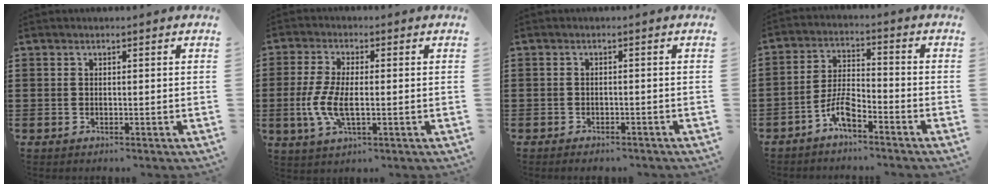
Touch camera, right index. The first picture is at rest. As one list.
[{"total": 6.8, "force": [-1.1, 2.6, 6.2], "torque": [-0.141, -0.007, -0.026]}, {"total": 1.1, "force": [-1.1, 0.2, 0.0], "torque": [-0.004, 0.003, -0.025]}, {"total": 5.7, "force": [-4.0, 1.7, 3.7], "torque": [-0.091, 0.001, -0.083]}]